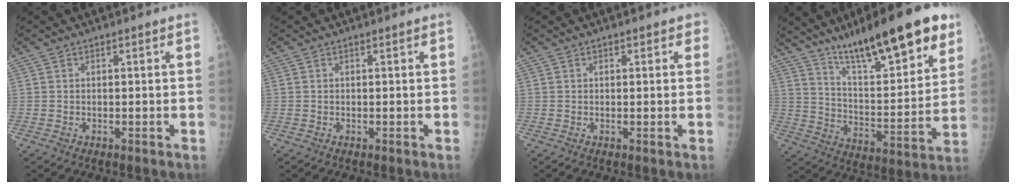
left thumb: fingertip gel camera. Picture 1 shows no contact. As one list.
[{"total": 0.0}, {"total": 1.9, "force": [0.9, 1.2, 1.2], "torque": [0.000, 0.001, 0.008]}, {"total": 23.7, "force": [15.5, 5.5, 17.1], "torque": [-0.234, -0.059, 0.252]}]